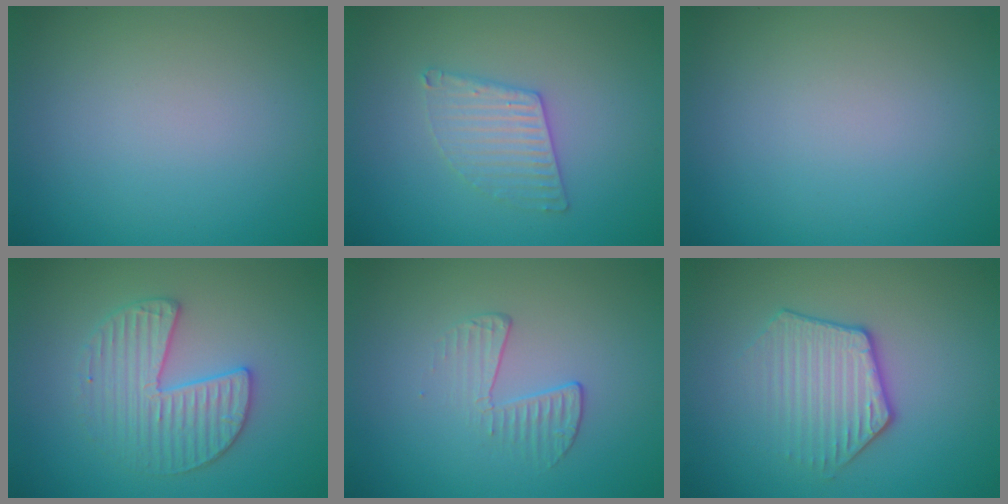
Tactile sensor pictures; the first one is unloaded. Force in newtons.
{"total": 2.8, "press": 2.8, "slide": 0.3}
{"total": 0.0}
{"total": 3.5, "press": 3.4, "slide": 0.4}
{"total": 1.9, "press": 0.7, "slide": 1.8}
{"total": 3.6, "press": 3.1, "slide": 1.8}